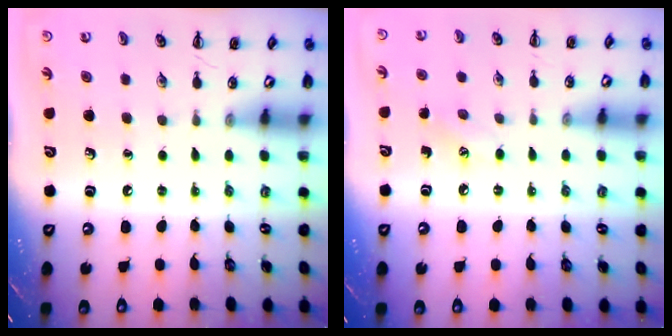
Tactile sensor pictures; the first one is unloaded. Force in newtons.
{"total": 6.0, "press": 5.8, "slide": 1.6}